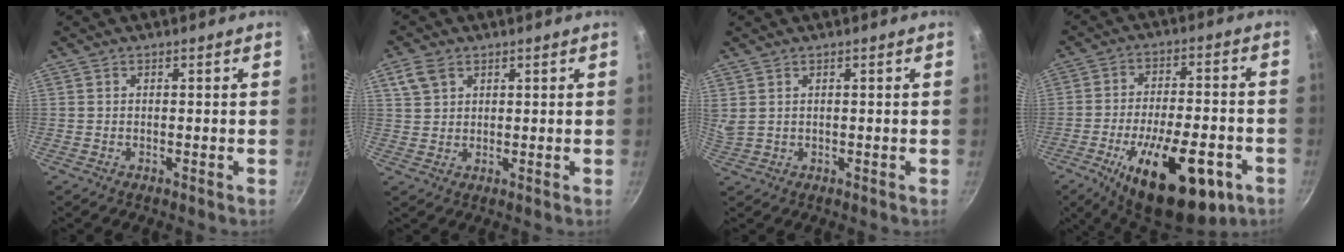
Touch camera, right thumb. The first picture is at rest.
{"total": 4.7, "force": [2.4, 3.3, 2.4], "torque": [-0.037, 0.001, 0.050]}
{"total": 2.5, "force": [1.2, 1.1, 1.9], "torque": [-0.039, 0.000, 0.030]}
{"total": 21.0, "force": [-9.4, 8.5, 16.8], "torque": [-0.238, 0.022, -0.135]}